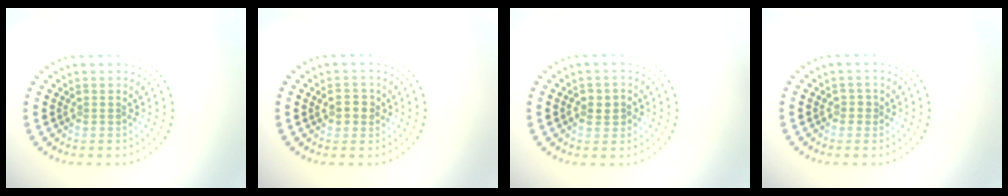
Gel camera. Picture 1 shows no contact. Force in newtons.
{"total": 2.4, "press": 2.4, "slide": 0.5}
{"total": 2.3, "press": 2.2, "slide": 0.4}
{"total": 0.6, "press": 0.5, "slide": 0.3}